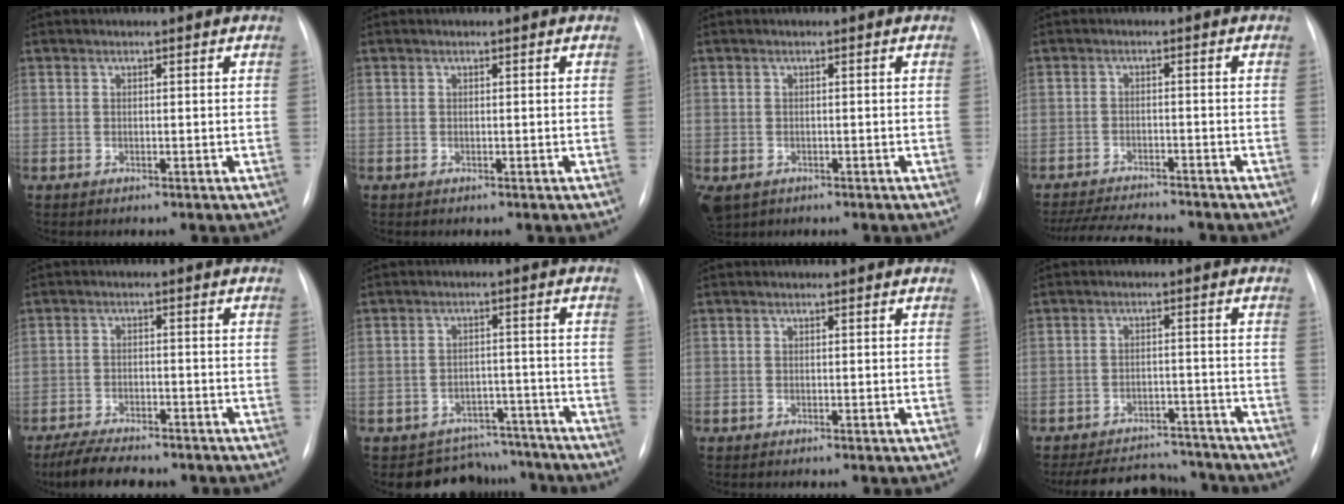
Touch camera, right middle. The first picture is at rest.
{"total": 0.0}
{"total": 4.9, "force": [-2.6, 3.7, 2.0], "torque": [-0.047, -0.005, -0.034]}
{"total": 10.3, "force": [-9.6, 1.2, 3.7], "torque": [-0.061, -0.007, -0.144]}
{"total": 9.7, "force": [-8.1, 2.8, 4.6], "torque": [-0.074, -0.010, -0.120]}
{"total": 7.9, "force": [-7.0, 3.5, -1.0], "torque": [0.033, 0.039, -0.093]}
{"total": 0.0}
{"total": 13.4, "force": [-12.3, 4.2, 3.1], "torque": [-0.049, 0.012, -0.164]}